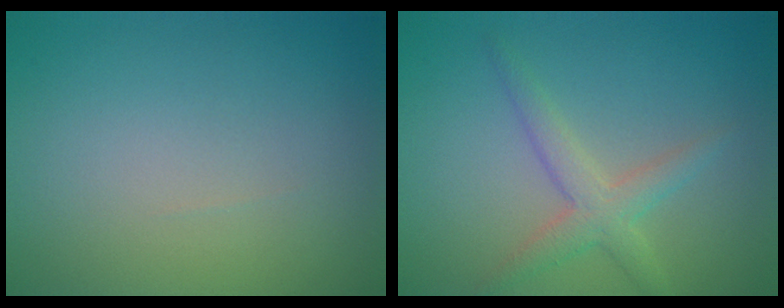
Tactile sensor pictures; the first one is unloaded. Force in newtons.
{"total": 2.8, "press": 2.8, "slide": 0.1}